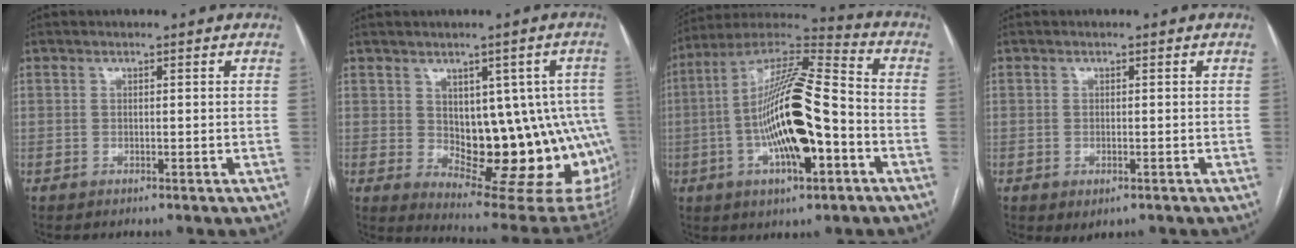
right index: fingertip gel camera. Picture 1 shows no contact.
{"total": 17.7, "force": [-0.7, 8.4, 15.5], "torque": [-0.137, 0.013, 0.017]}
{"total": 18.9, "force": [-4.0, 4.5, 17.9], "torque": [-0.339, 0.008, -0.066]}
{"total": 1.9, "force": [-0.9, 0.9, 1.4], "torque": [-0.021, -0.004, -0.002]}